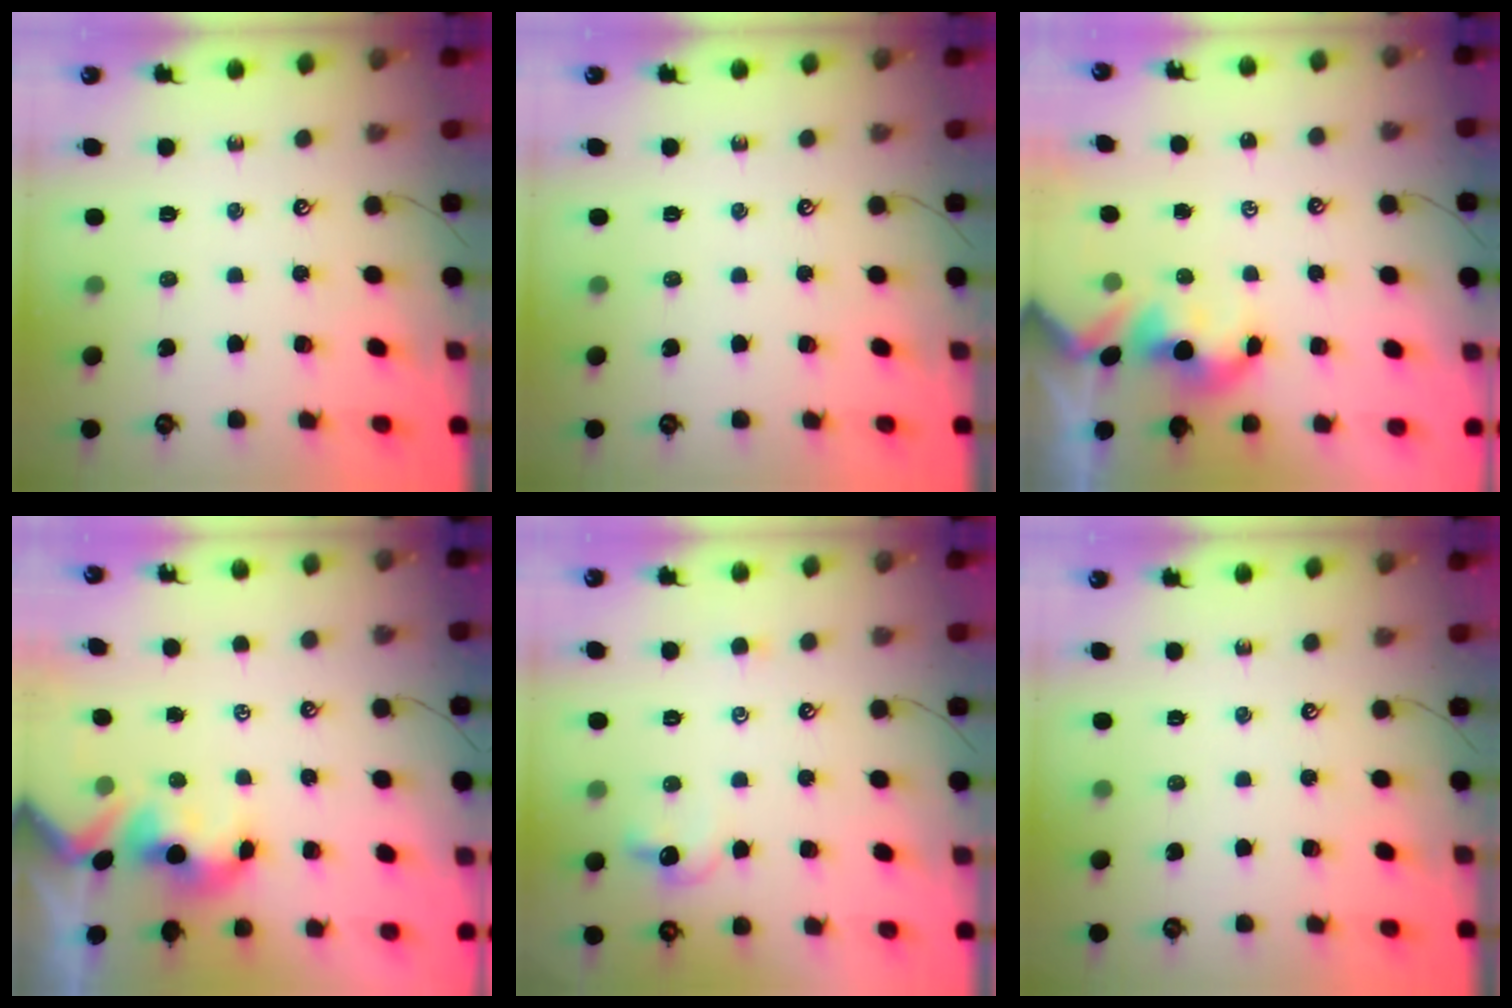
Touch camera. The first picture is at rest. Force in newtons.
{"total": 0.0}
{"total": 1.6, "press": 1.6, "slide": 0.1}
{"total": 1.7, "press": 1.5, "slide": 0.7}
{"total": 1.2, "press": 1.0, "slide": 0.6}
{"total": 0.0}